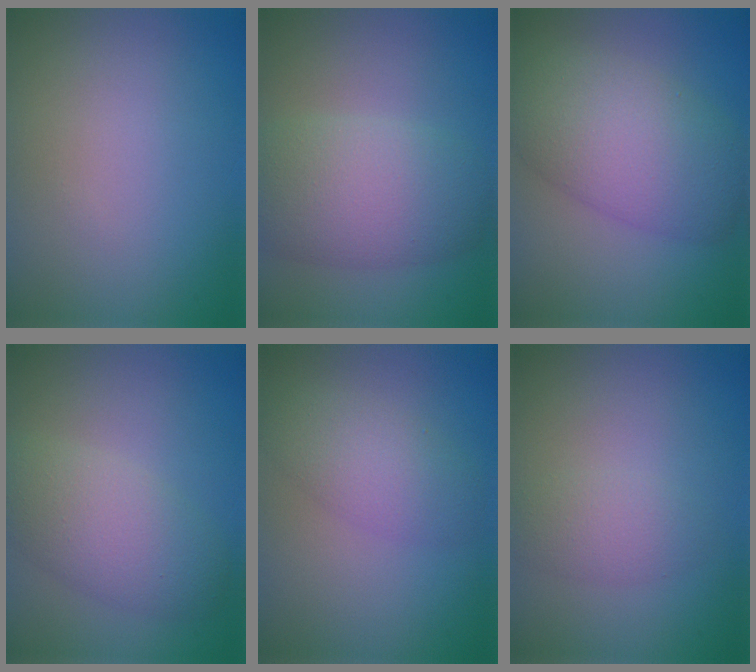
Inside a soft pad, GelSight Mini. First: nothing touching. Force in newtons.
{"total": 6.9, "press": 6.9, "slide": 0.2}
{"total": 7.9, "press": 7.9, "slide": 0.6}
{"total": 4.9, "press": 4.9, "slide": 0.4}
{"total": 3.5, "press": 3.5, "slide": 0.1}
{"total": 2.2, "press": 2.1, "slide": 0.1}